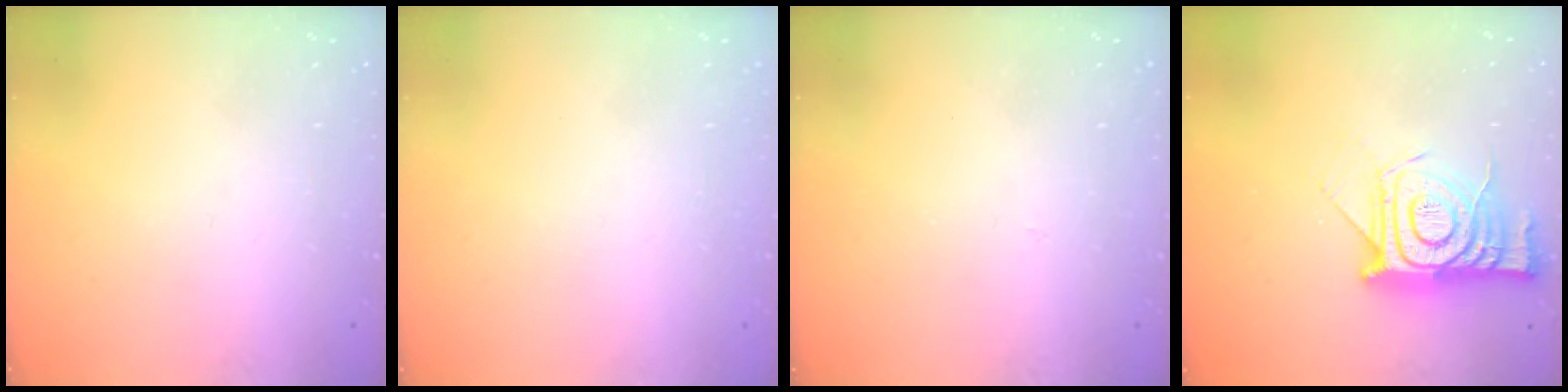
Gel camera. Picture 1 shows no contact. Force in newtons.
{"total": 1.7, "press": 1.7, "slide": 0.1}
{"total": 2.8, "press": 2.8, "slide": 0.4}
{"total": 15.2, "press": 15.1, "slide": 1.1}